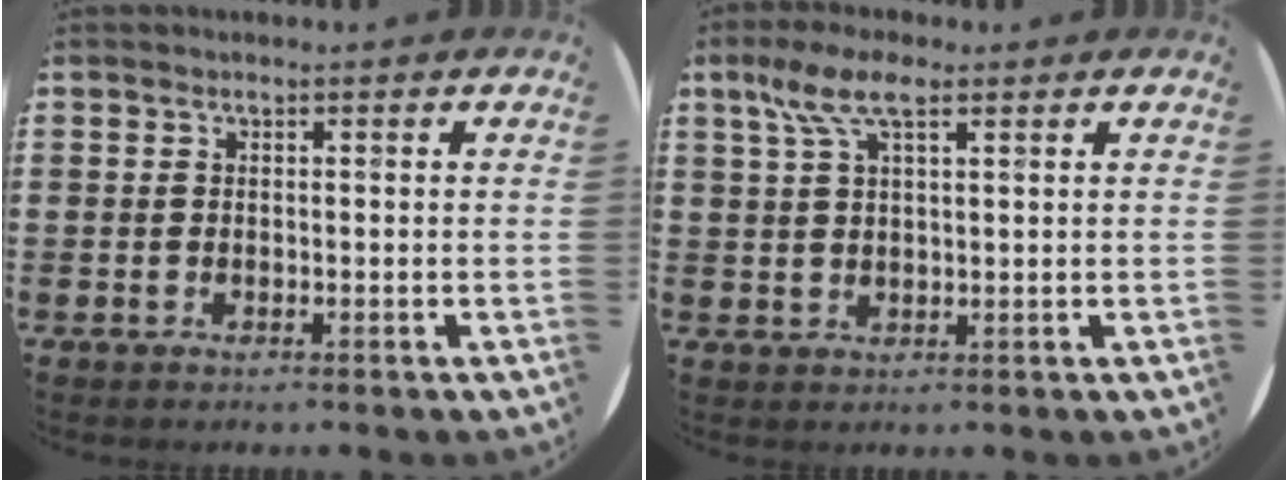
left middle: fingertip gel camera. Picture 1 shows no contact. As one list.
[{"total": 5.9, "force": [3.3, 2.2, 4.4], "torque": [-0.093, 0.011, 0.058]}]